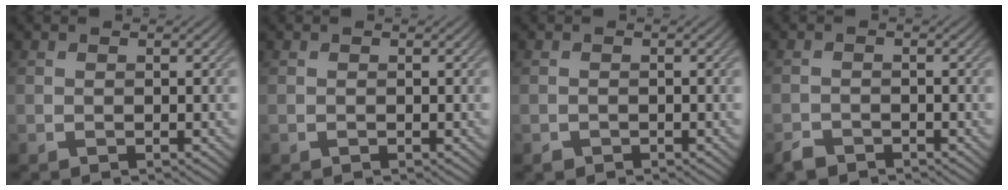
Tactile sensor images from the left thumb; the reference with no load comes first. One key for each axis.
{"total": 0.0}
{"total": 0.8, "fx": -0.6, "fy": 0.5, "fz": 0.1, "tx": -0.003, "ty": -0.004, "tz": -0.013}
{"total": 2.0, "fx": -1.7, "fy": 0.8, "fz": 0.5, "tx": -0.012, "ty": -0.002, "tz": -0.037}